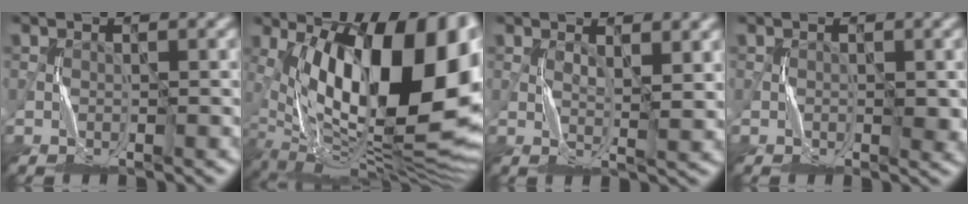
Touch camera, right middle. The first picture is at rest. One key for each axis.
{"total": 19.8, "fx": 2.0, "fy": 8.7, "fz": 17.6, "tx": -0.252, "ty": -0.003, "tz": 0.040}
{"total": 2.8, "fx": 1.3, "fy": 0.6, "fz": 2.4, "tx": -0.045, "ty": -0.006, "tz": 0.025}
{"total": 1.4, "fx": 0.1, "fy": 0.6, "fz": 1.3, "tx": -0.012, "ty": -0.002, "tz": 0.002}